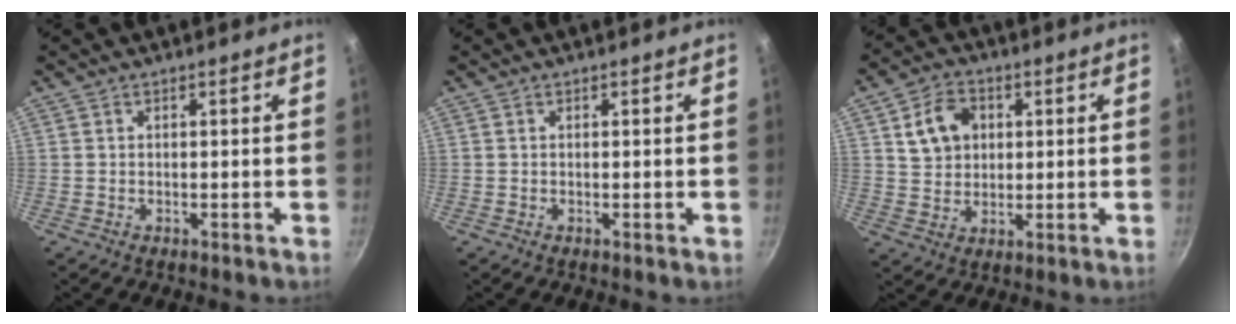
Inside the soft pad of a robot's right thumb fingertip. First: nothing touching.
{"total": 0.0}
{"total": 8.7, "force": [2.5, 6.9, 4.8], "torque": [-0.062, 0.005, 0.041]}